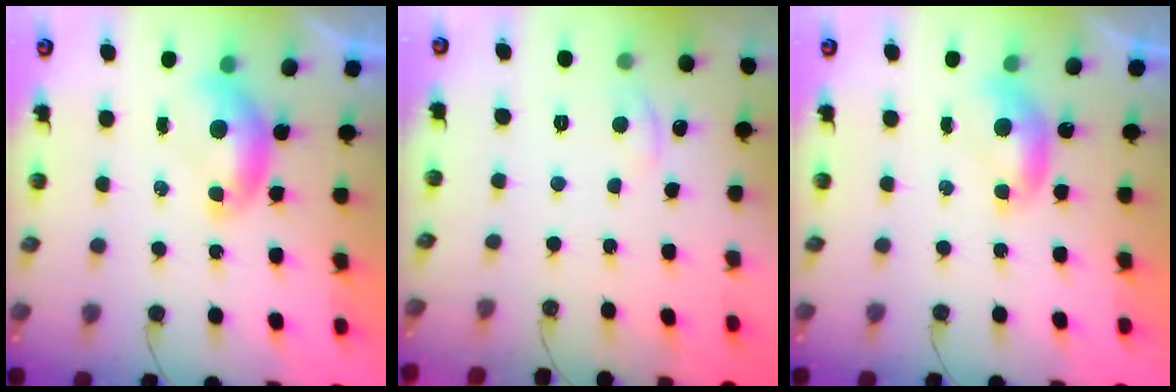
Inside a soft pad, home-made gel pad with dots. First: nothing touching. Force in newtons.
{"total": 1.6, "press": 1.5, "slide": 0.5}
{"total": 0.0}